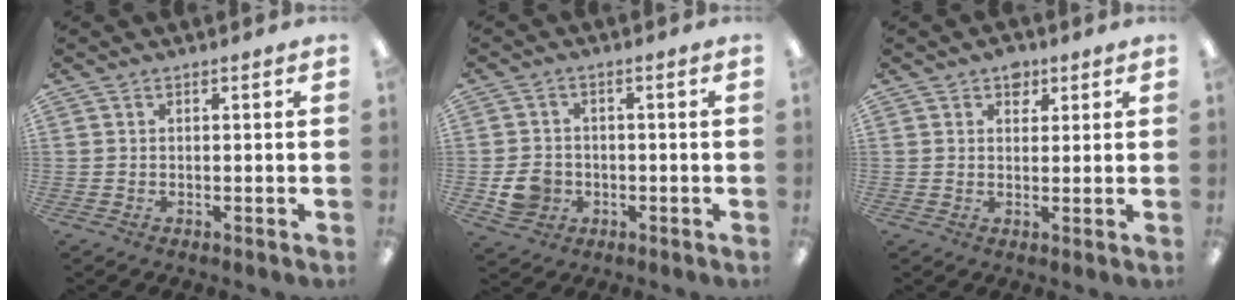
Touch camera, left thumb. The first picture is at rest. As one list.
[{"total": 5.9, "force": [-1.8, 5.0, 2.5], "torque": [-0.047, 0.006, -0.029]}, {"total": 3.5, "force": [2.1, 2.5, 1.4], "torque": [0.001, -0.008, 0.033]}]